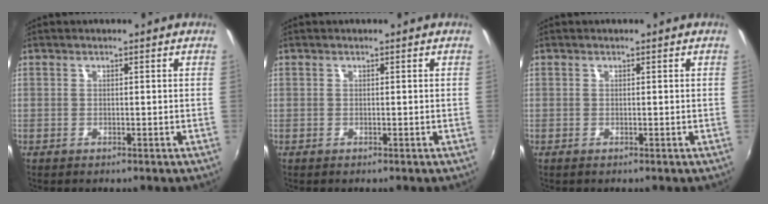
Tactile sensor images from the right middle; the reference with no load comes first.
{"total": 0.0}
{"total": 0.0}